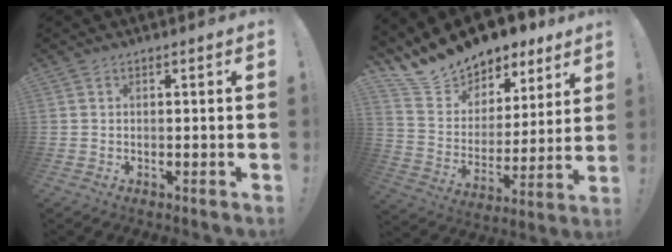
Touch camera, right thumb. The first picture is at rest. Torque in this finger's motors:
{"motor_torque": [0.28, 1.18, 0.65, 0.65, 0.03]}